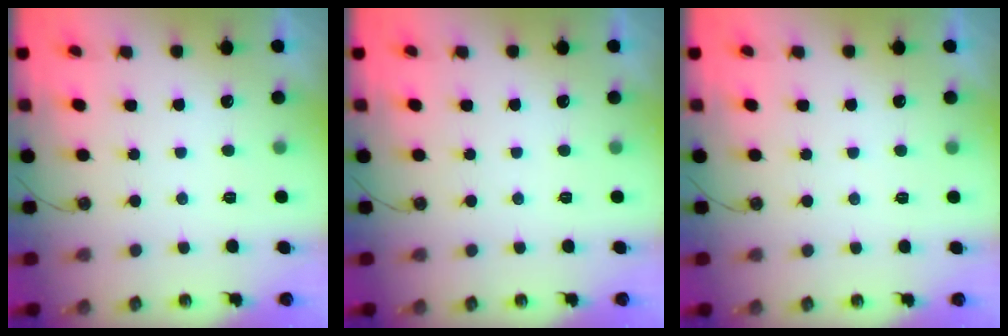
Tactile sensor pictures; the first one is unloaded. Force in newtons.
{"total": 0.0}
{"total": 3.4, "press": 3.4, "slide": 0.4}